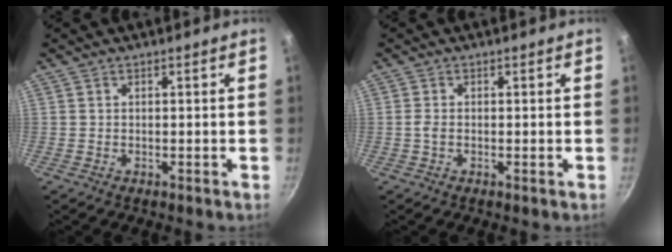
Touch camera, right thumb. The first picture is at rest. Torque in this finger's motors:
{"motor_torque": [0.45, 0.35, 0.27, -0.10, 0.16]}